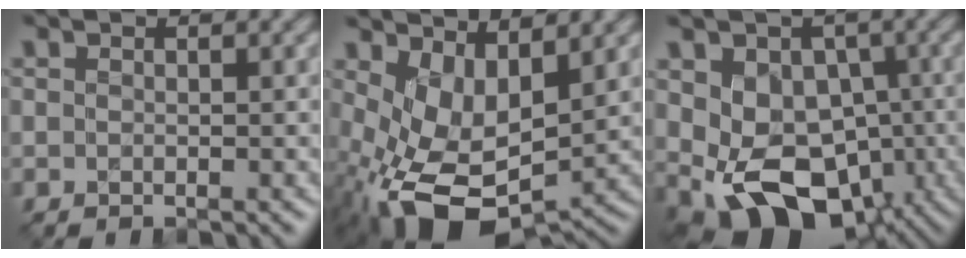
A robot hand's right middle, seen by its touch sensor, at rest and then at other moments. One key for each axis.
{"total": 8.7, "fx": -0.7, "fy": 4.8, "fz": 7.2, "tx": -0.158, "ty": -0.020, "tz": 0.000}
{"total": 9.4, "fx": -1.4, "fy": 6.9, "fz": 6.3, "tx": -0.098, "ty": -0.014, "tz": -0.024}